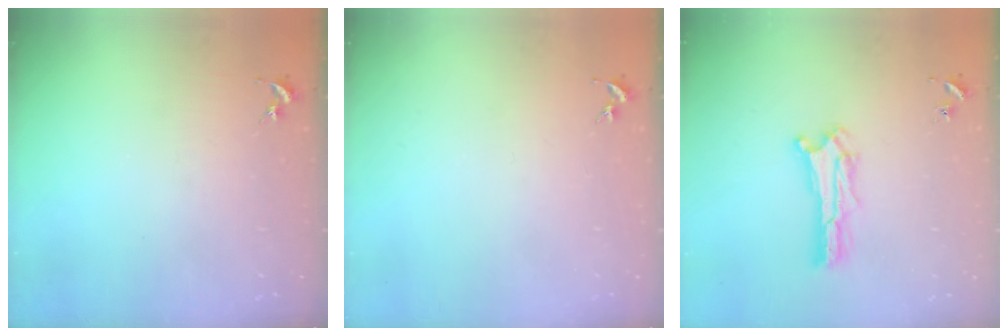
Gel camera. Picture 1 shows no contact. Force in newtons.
{"total": 0.0}
{"total": 0.9, "press": 0.9, "slide": 0.2}